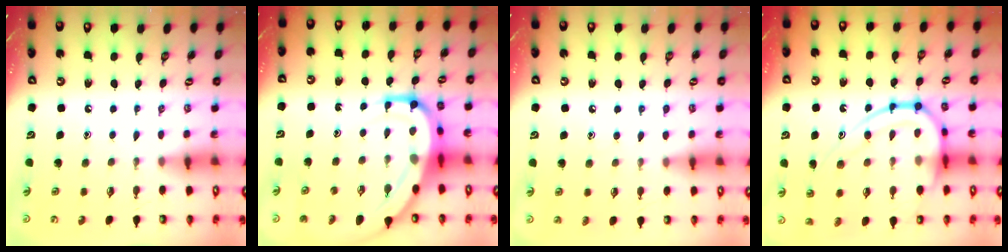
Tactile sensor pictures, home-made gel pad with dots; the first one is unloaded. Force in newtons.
{"total": 15.8, "press": 15.8, "slide": 1.4}
{"total": 4.7, "press": 4.7, "slide": 0.5}
{"total": 18.1, "press": 18.1, "slide": 1.1}